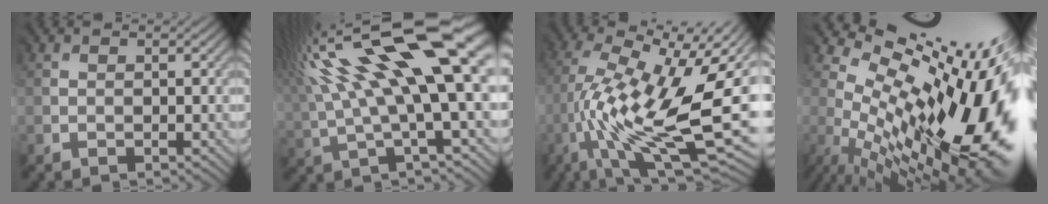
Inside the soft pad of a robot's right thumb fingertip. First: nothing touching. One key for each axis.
{"total": 18.2, "fx": 6.3, "fy": 5.0, "fz": 16.3, "tx": -0.334, "ty": 0.020, "tz": 0.114}
{"total": 16.9, "fx": -0.9, "fy": 6.3, "fz": 15.7, "tx": -0.288, "ty": 0.006, "tz": -0.027}
{"total": 18.5, "fx": 2.5, "fy": 7.5, "fz": 16.7, "tx": -0.228, "ty": -0.011, "tz": 0.053}